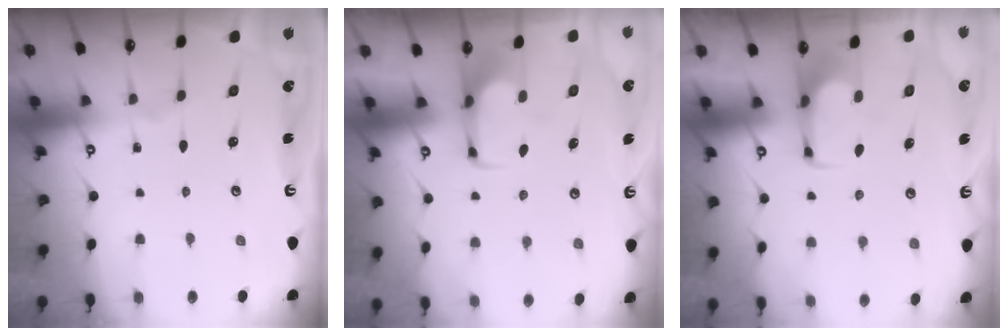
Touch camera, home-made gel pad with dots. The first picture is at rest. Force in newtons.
{"total": 2.0, "press": 1.9, "slide": 0.4}
{"total": 1.9, "press": 1.9, "slide": 0.2}